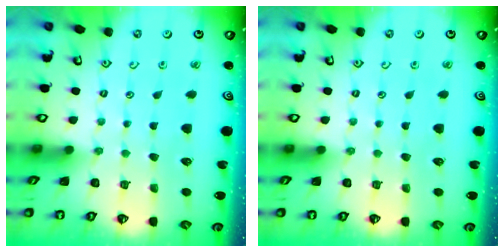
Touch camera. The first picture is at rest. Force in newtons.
{"total": 0.0}